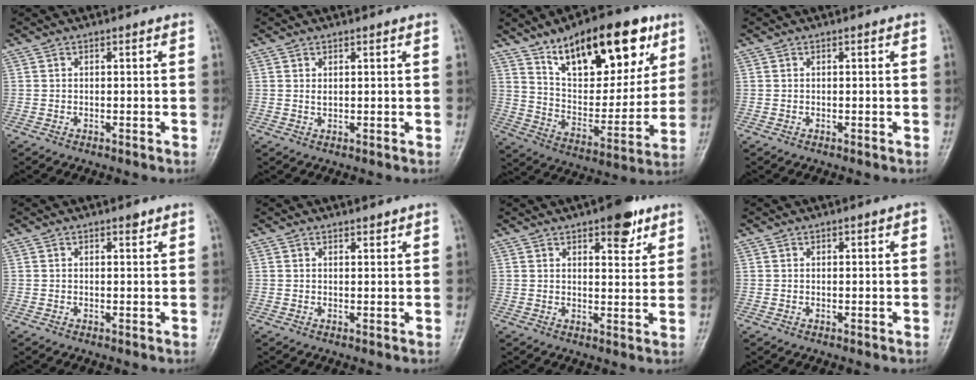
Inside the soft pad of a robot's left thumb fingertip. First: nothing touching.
{"total": 1.4, "force": [0.8, 0.6, 1.0], "torque": [-0.016, -0.002, 0.016]}
{"total": 24.3, "force": [13.5, 11.0, 17.0], "torque": [-0.206, -0.041, 0.224]}
{"total": 0.0}
{"total": 1.3, "force": [0.9, 0.5, 0.8], "torque": [-0.006, -0.004, 0.012]}
{"total": 1.6, "force": [1.3, 0.6, 0.7], "torque": [-0.005, -0.008, 0.018]}
{"total": 7.7, "force": [4.6, 3.2, 5.3], "torque": [-0.047, -0.021, 0.059]}
{"total": 1.6, "force": [0.7, 0.6, 1.3], "torque": [-0.015, 0.002, 0.010]}